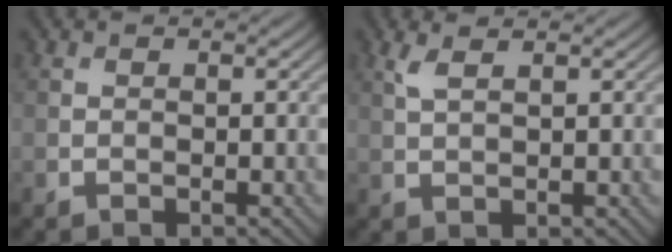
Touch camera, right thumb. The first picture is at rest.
{"total": 1.9, "force": [1.2, 0.4, 1.4], "torque": [-0.038, 0.005, 0.027]}